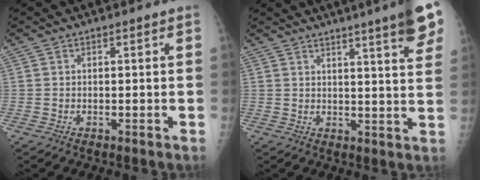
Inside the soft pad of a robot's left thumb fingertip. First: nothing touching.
{"total": 12.3, "force": [7.9, 1.1, 9.4], "torque": [-0.109, -0.030, 0.089]}